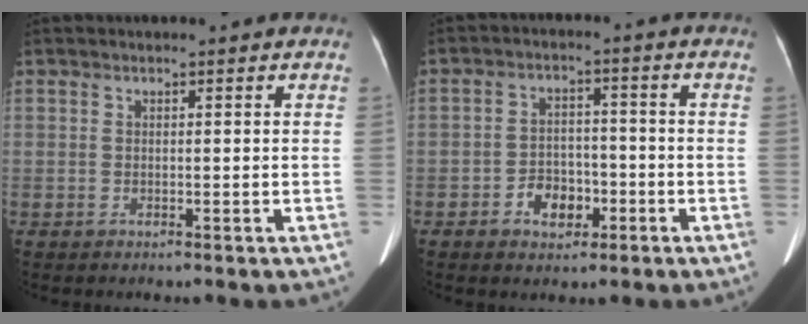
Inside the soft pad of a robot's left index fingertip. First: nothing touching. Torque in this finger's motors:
{"motor_torque": [0.09, 0.07, 0.04, 0.01]}